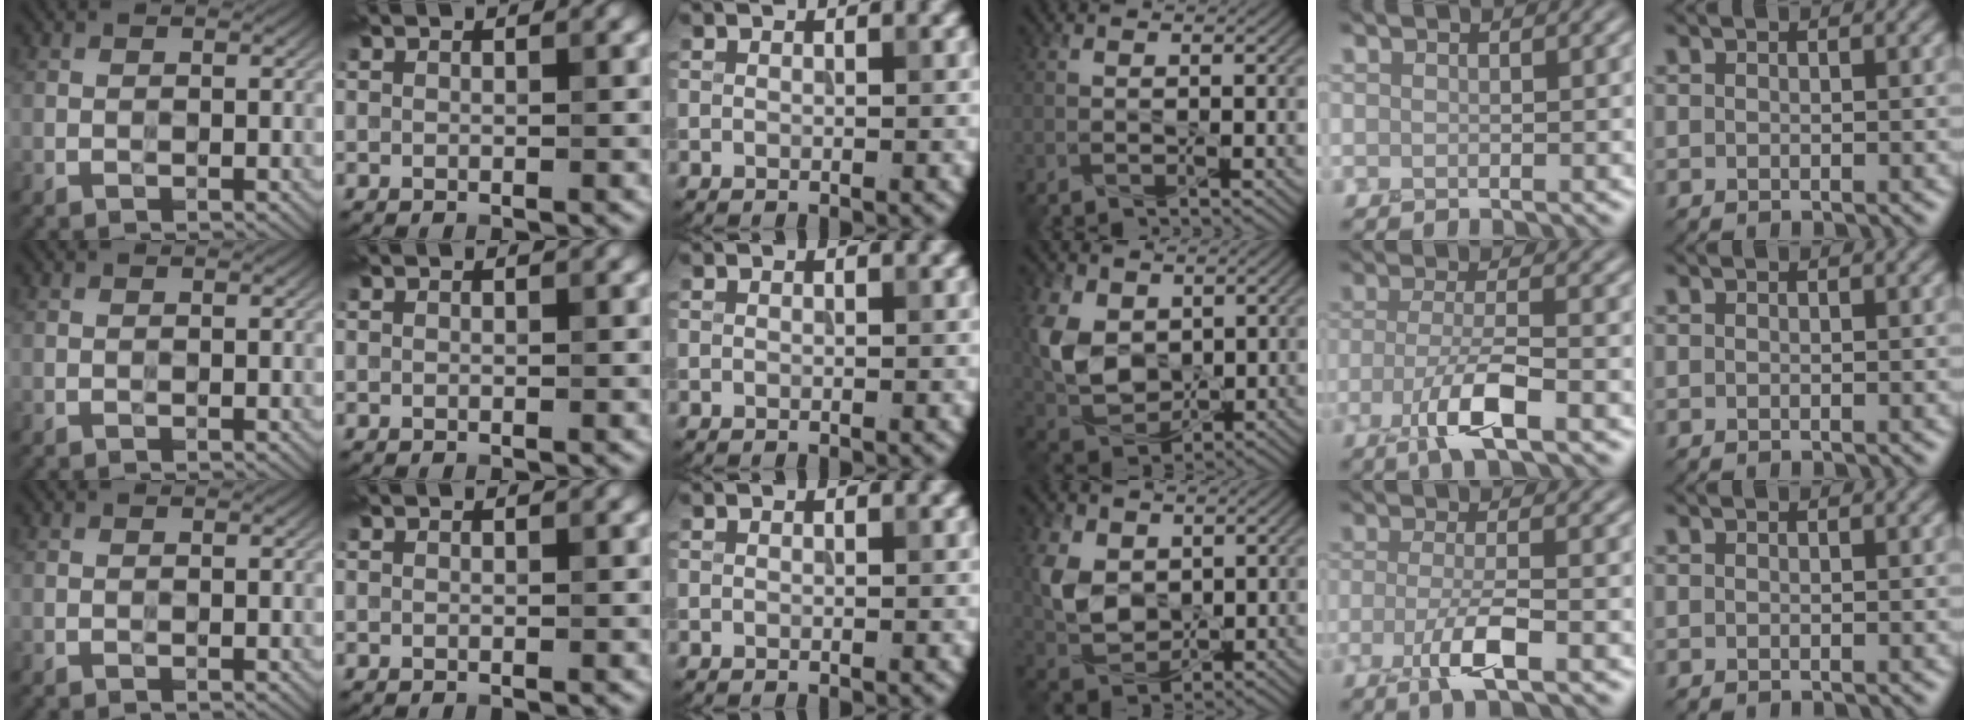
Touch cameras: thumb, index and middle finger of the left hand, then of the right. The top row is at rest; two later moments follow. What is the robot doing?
{"motion": "squeeze", "object": "tweezer"}